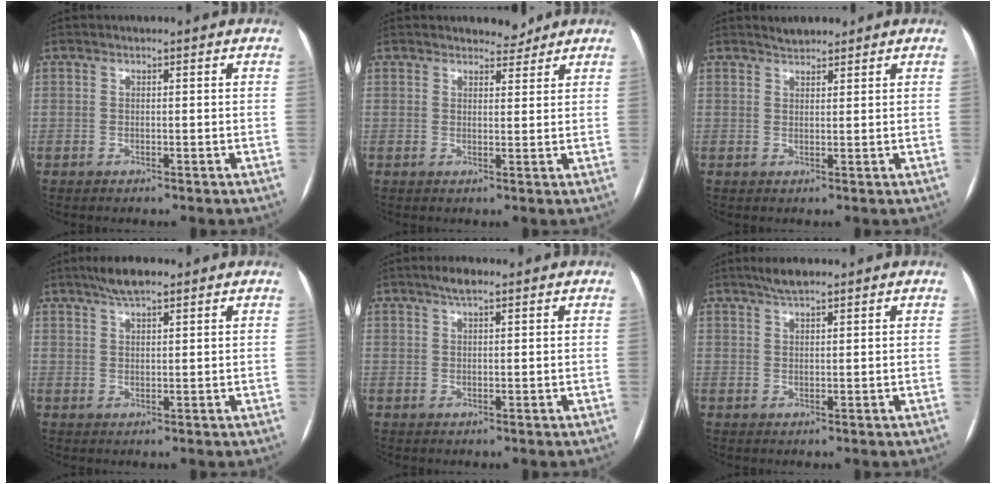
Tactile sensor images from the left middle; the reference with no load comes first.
{"total": 2.6, "force": [2.4, 1.0, 0.3], "torque": [-0.004, -0.004, 0.033]}
{"total": 2.0, "force": [1.9, 0.6, 0.5], "torque": [-0.013, 0.006, 0.033]}
{"total": 4.5, "force": [3.3, 1.0, 2.9], "torque": [-0.057, 0.013, 0.058]}
{"total": 2.5, "force": [1.7, 0.5, 1.7], "torque": [-0.035, 0.008, 0.030]}
{"total": 2.9, "force": [2.3, 0.4, 1.7], "torque": [-0.038, 0.007, 0.044]}